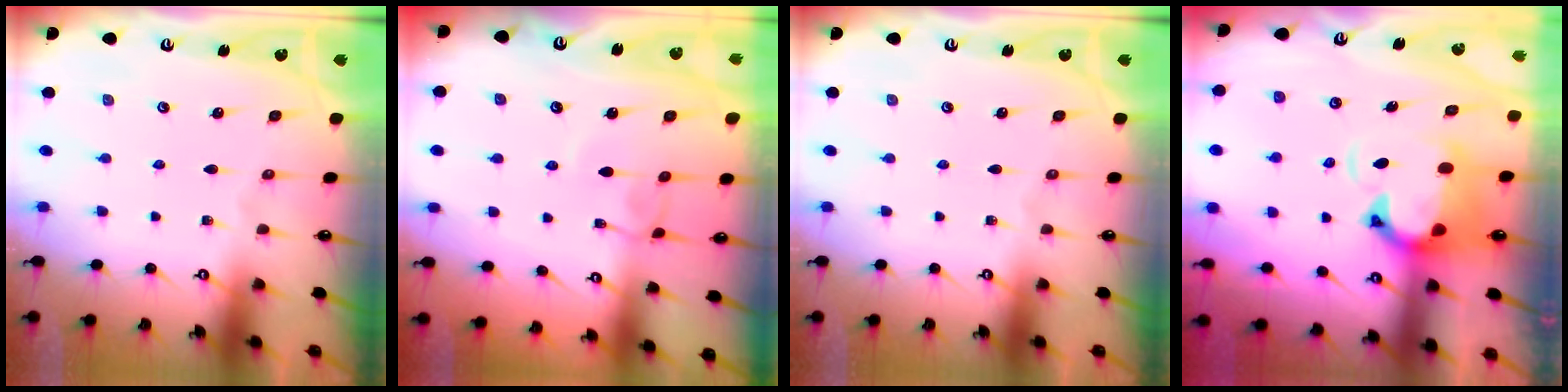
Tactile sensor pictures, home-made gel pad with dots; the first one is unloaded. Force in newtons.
{"total": 2.4, "press": 2.4, "slide": 0.3}
{"total": 0.0}
{"total": 4.2, "press": 3.9, "slide": 1.6}